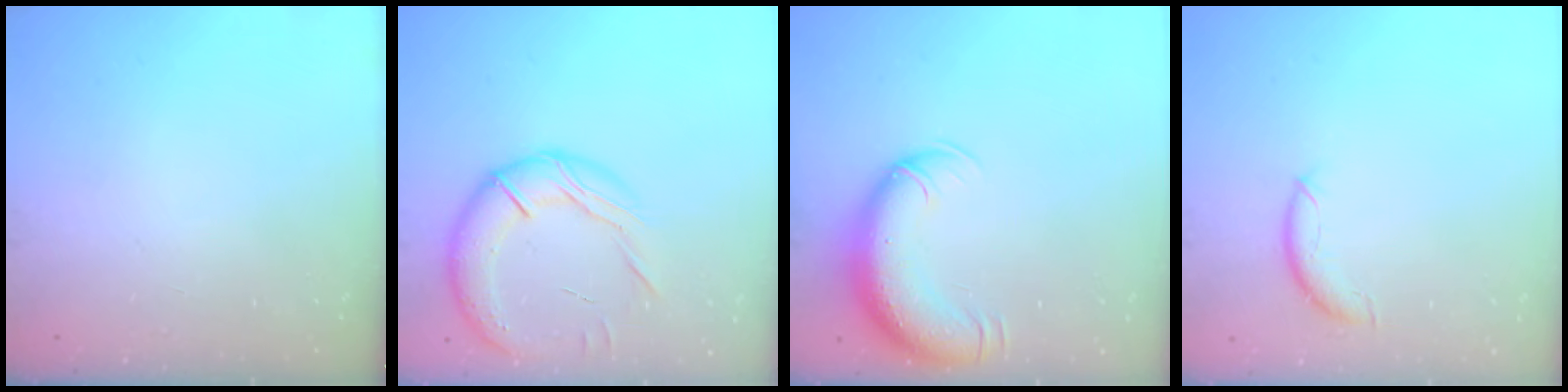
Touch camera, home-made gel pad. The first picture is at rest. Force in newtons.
{"total": 17.8, "press": 17.6, "slide": 2.9}
{"total": 13.1, "press": 12.7, "slide": 3.2}
{"total": 7.8, "press": 7.8, "slide": 0.5}